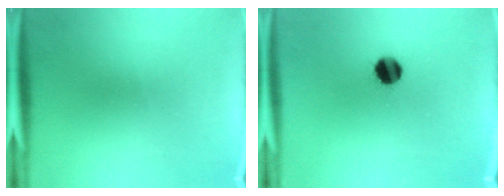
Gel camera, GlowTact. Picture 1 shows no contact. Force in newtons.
{"total": 6.9}